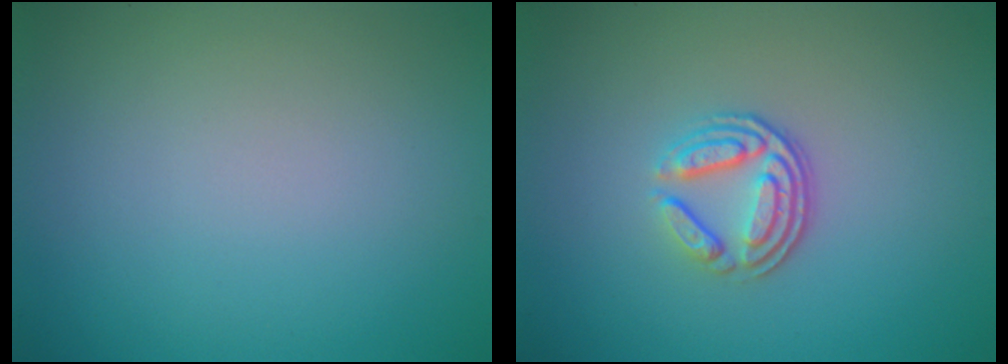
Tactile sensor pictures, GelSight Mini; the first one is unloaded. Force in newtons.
{"total": 3.5, "press": 2.6, "slide": 2.3}